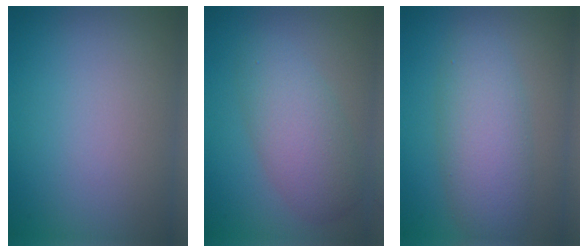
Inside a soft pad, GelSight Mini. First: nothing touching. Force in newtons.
{"total": 4.5, "press": 4.5, "slide": 0.1}
{"total": 5.3, "press": 5.3, "slide": 0.3}